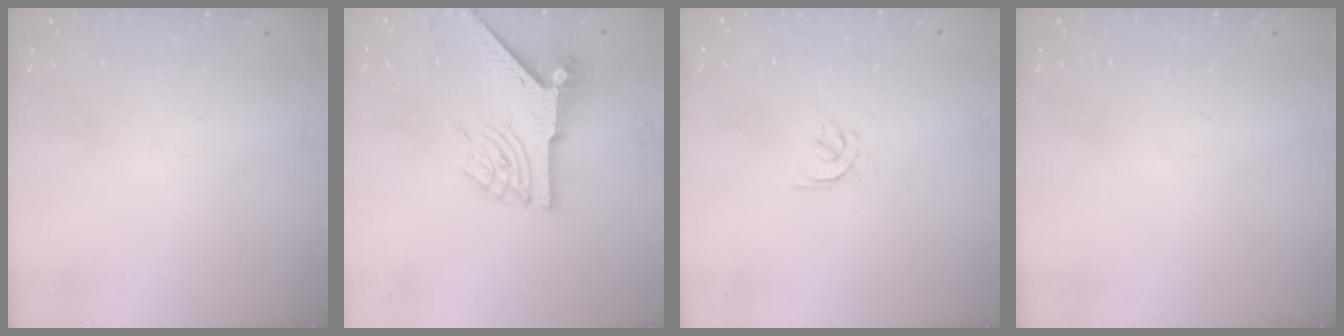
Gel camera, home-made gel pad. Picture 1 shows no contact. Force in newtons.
{"total": 7.9, "press": 7.9, "slide": 1.0}
{"total": 2.2, "press": 2.1, "slide": 0.7}
{"total": 0.0}